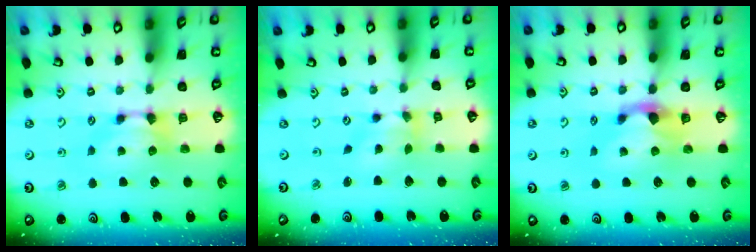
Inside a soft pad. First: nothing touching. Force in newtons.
{"total": 2.9, "press": 2.4, "slide": 1.6}
{"total": 1.7, "press": 1.0, "slide": 1.4}